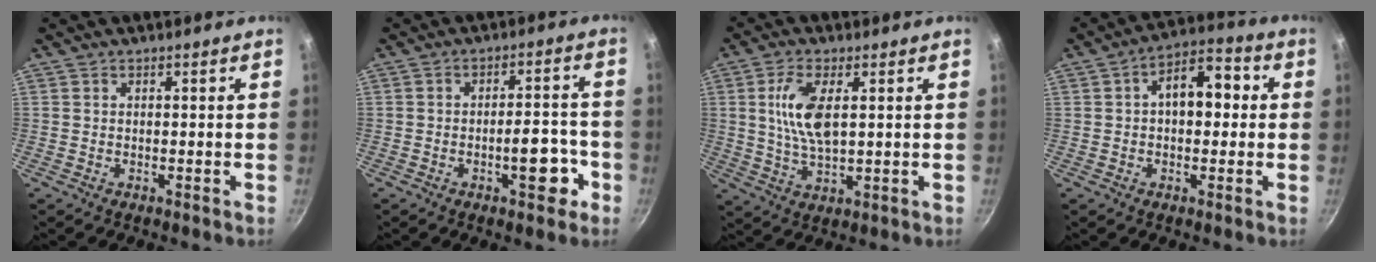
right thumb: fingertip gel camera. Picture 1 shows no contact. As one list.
[{"total": 7.7, "force": [-3.0, 3.3, 6.3], "torque": [-0.054, 0.027, -0.041]}, {"total": 9.4, "force": [2.0, 4.1, 8.2], "torque": [-0.157, -0.006, 0.041]}, {"total": 10.1, "force": [1.1, 6.2, 7.9], "torque": [-0.076, 0.028, 0.003]}]